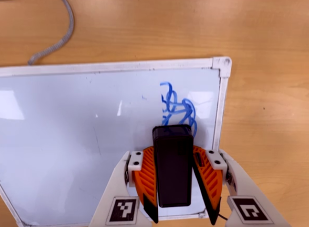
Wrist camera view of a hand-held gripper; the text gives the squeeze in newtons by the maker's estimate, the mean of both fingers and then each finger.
{"total": 11.9, "left": 14.3, "right": 9.5}